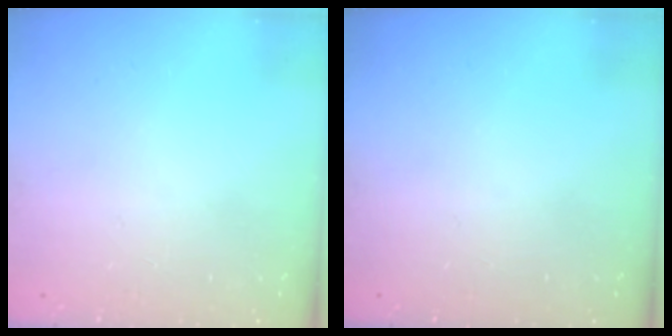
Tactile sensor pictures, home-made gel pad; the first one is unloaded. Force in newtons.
{"total": 0.0}